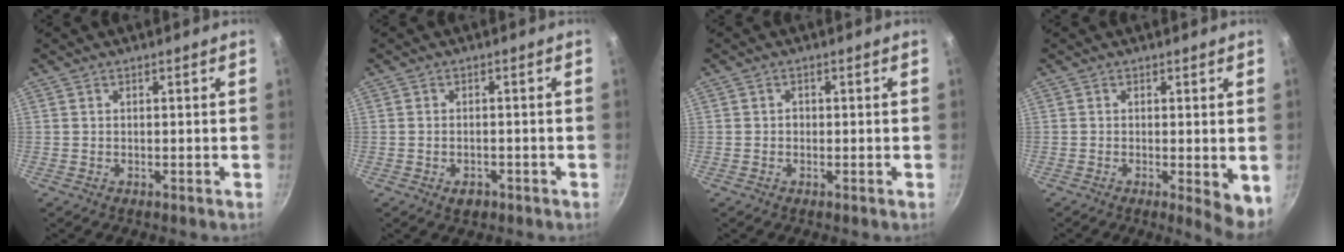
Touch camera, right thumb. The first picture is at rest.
{"total": 2.7, "force": [-1.4, 1.8, 1.5], "torque": [-0.020, 0.010, -0.017]}
{"total": 1.0, "force": [-0.2, 0.9, 0.4], "torque": [-0.004, 0.004, -0.004]}
{"total": 5.3, "force": [-0.8, 1.5, 5.0], "torque": [-0.059, -0.010, -0.008]}